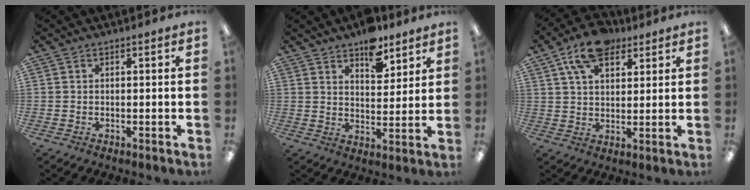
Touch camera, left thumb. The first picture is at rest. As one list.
[{"total": 8.7, "force": [6.6, 4.4, 3.6], "torque": [-0.029, -0.041, 0.112]}, {"total": 11.9, "force": [7.2, 6.5, 7.0], "torque": [-0.117, -0.017, 0.132]}]